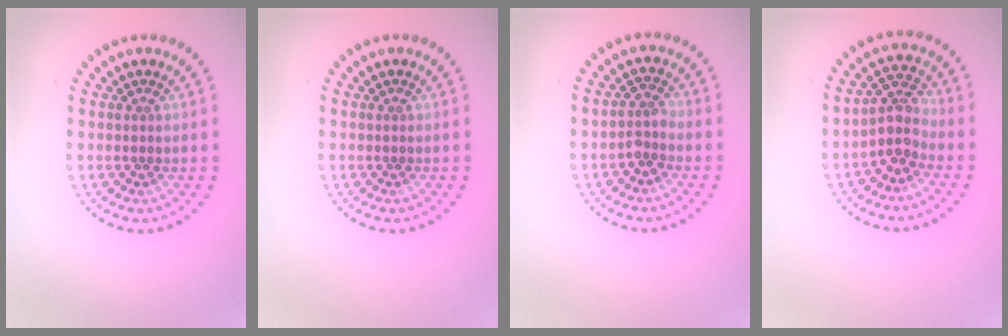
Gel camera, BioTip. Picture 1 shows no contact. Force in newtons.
{"total": 0.0}
{"total": 1.9, "press": 1.4, "slide": 1.2}
{"total": 2.9, "press": 2.4, "slide": 1.7}